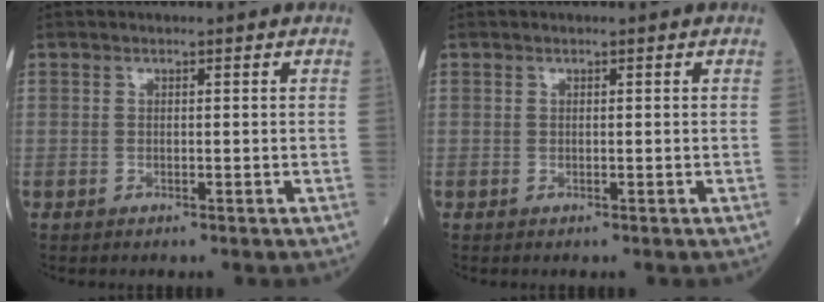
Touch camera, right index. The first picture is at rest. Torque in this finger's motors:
{"motor_torque": [0.00, 0.00, 0.00, 0.00]}